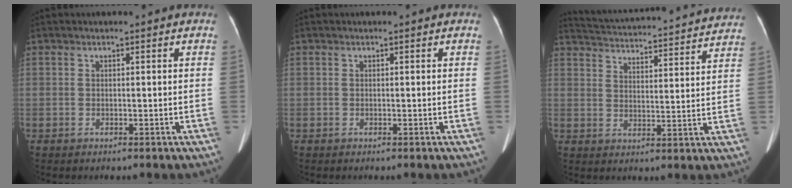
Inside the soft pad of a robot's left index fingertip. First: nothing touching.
{"total": 0.0}
{"total": 25.7, "force": [24.2, 3.1, 7.9], "torque": [-0.141, -0.020, 0.307]}